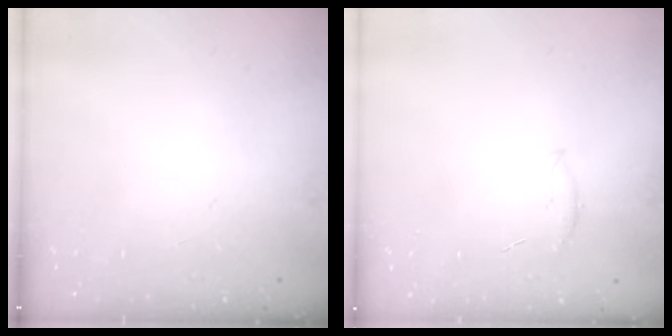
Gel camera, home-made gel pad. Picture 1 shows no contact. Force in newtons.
{"total": 5.5, "press": 5.2, "slide": 1.5}